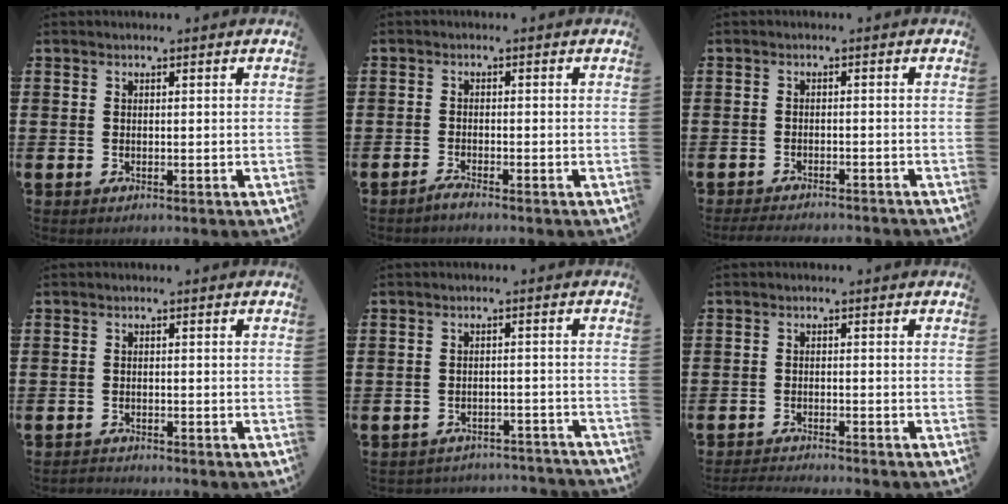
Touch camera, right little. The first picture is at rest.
{"total": 1.1, "force": [-1.0, 0.0, 0.6], "torque": [-0.009, -0.005, -0.018]}
{"total": 1.8, "force": [-1.8, 0.0, 0.4], "torque": [-0.008, 0.003, -0.036]}
{"total": 0.9, "force": [-0.9, 0.0, -0.1], "torque": [-0.001, 0.001, -0.020]}
{"total": 2.3, "force": [-2.3, 0.0, -0.2], "torque": [-0.002, 0.000, -0.051]}
{"total": 1.5, "force": [-1.5, -0.2, 0.2], "torque": [-0.004, 0.001, -0.030]}